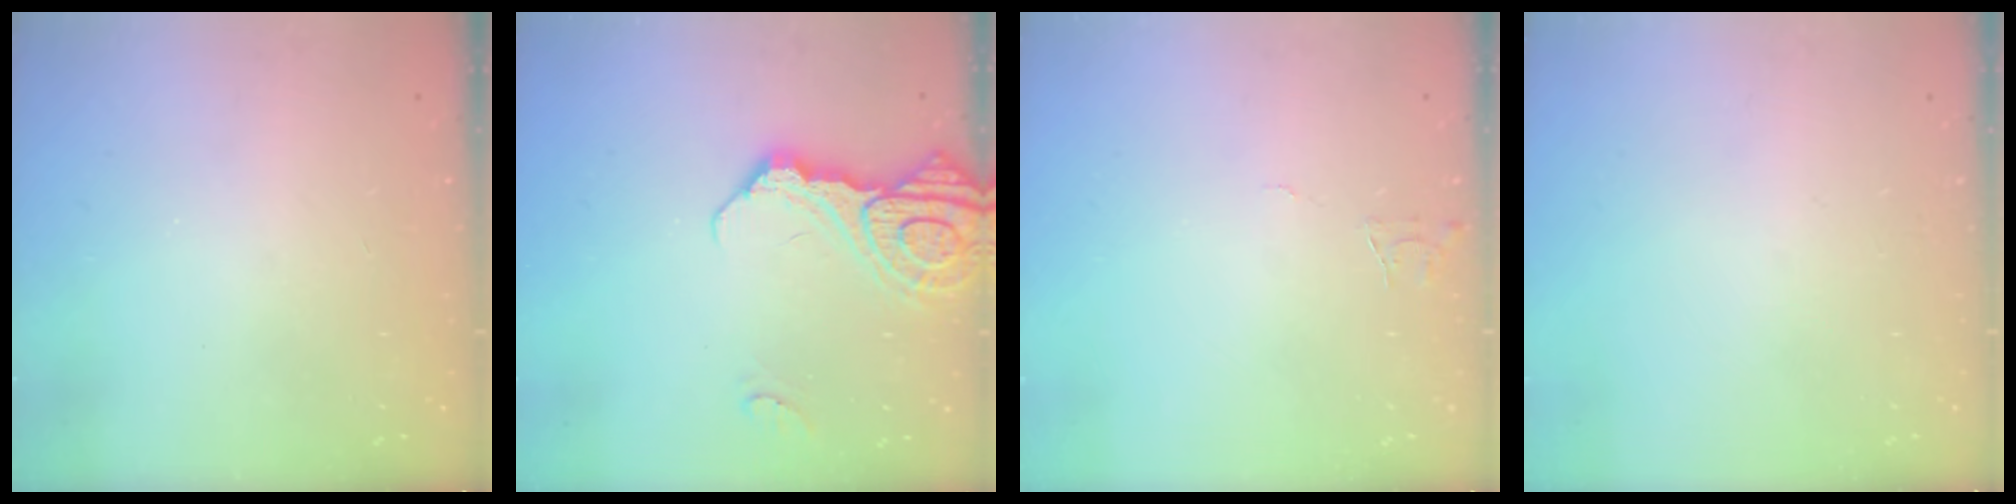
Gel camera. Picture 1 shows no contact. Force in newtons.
{"total": 15.5, "press": 15.3, "slide": 1.8}
{"total": 4.0, "press": 4.0, "slide": 0.4}
{"total": 0.0}